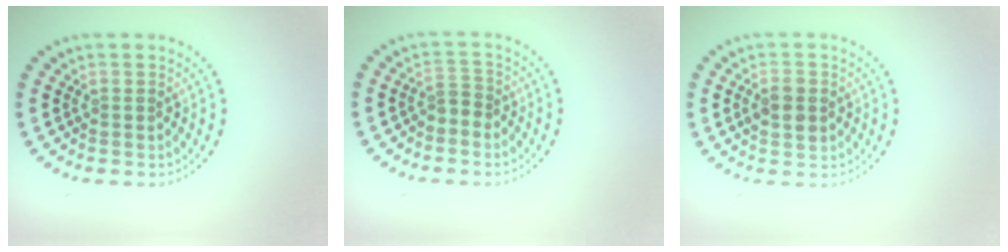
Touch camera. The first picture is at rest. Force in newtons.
{"total": 1.3, "press": 0.9, "slide": 0.8}
{"total": 2.7, "press": 2.7, "slide": 0.0}